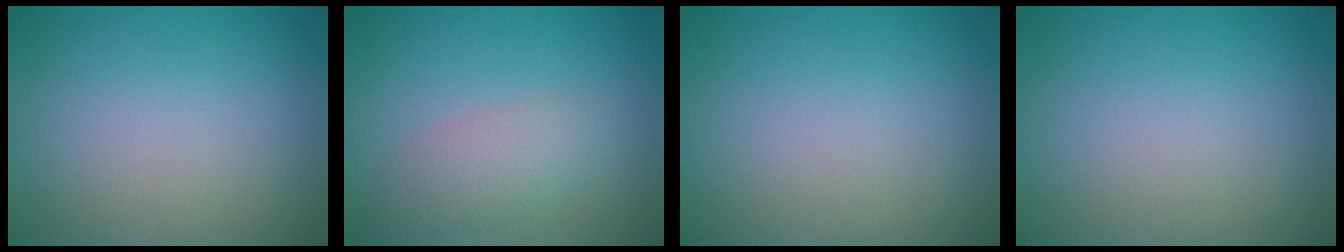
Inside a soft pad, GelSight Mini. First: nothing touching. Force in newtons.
{"total": 2.8, "press": 2.8, "slide": 0.2}
{"total": 0.0}
{"total": 0.0}